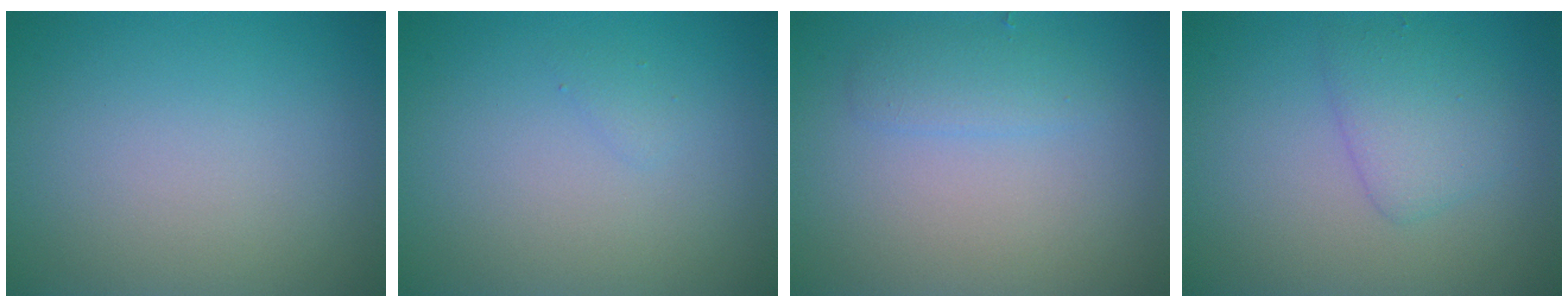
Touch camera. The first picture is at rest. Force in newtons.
{"total": 0.5, "press": 0.5, "slide": 0.1}
{"total": 1.7, "press": 1.7, "slide": 0.2}
{"total": 2.6, "press": 2.6, "slide": 0.1}